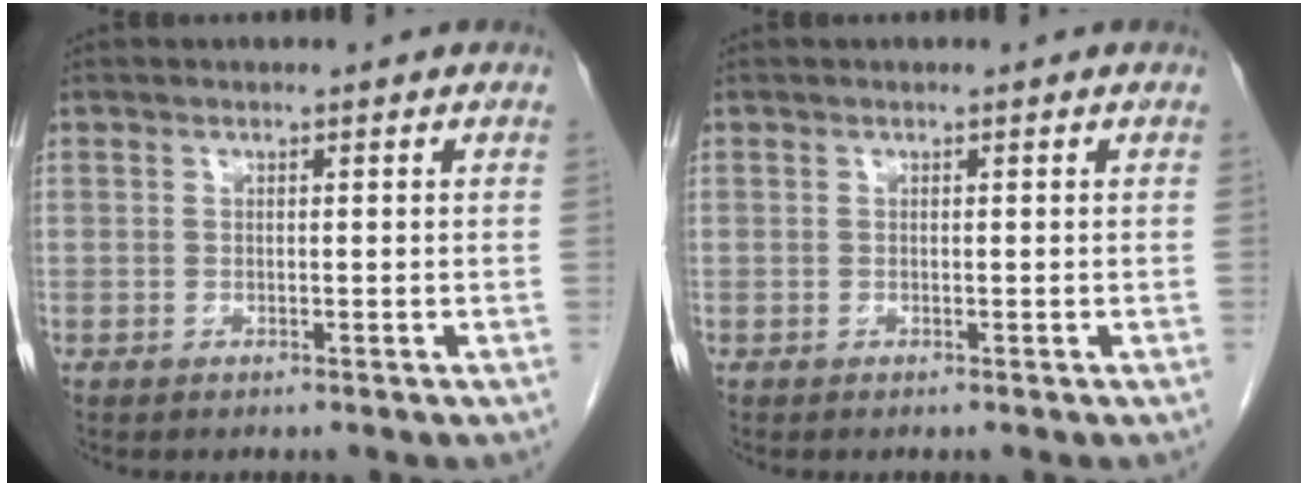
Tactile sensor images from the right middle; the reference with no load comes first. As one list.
[{"total": 0.0}]